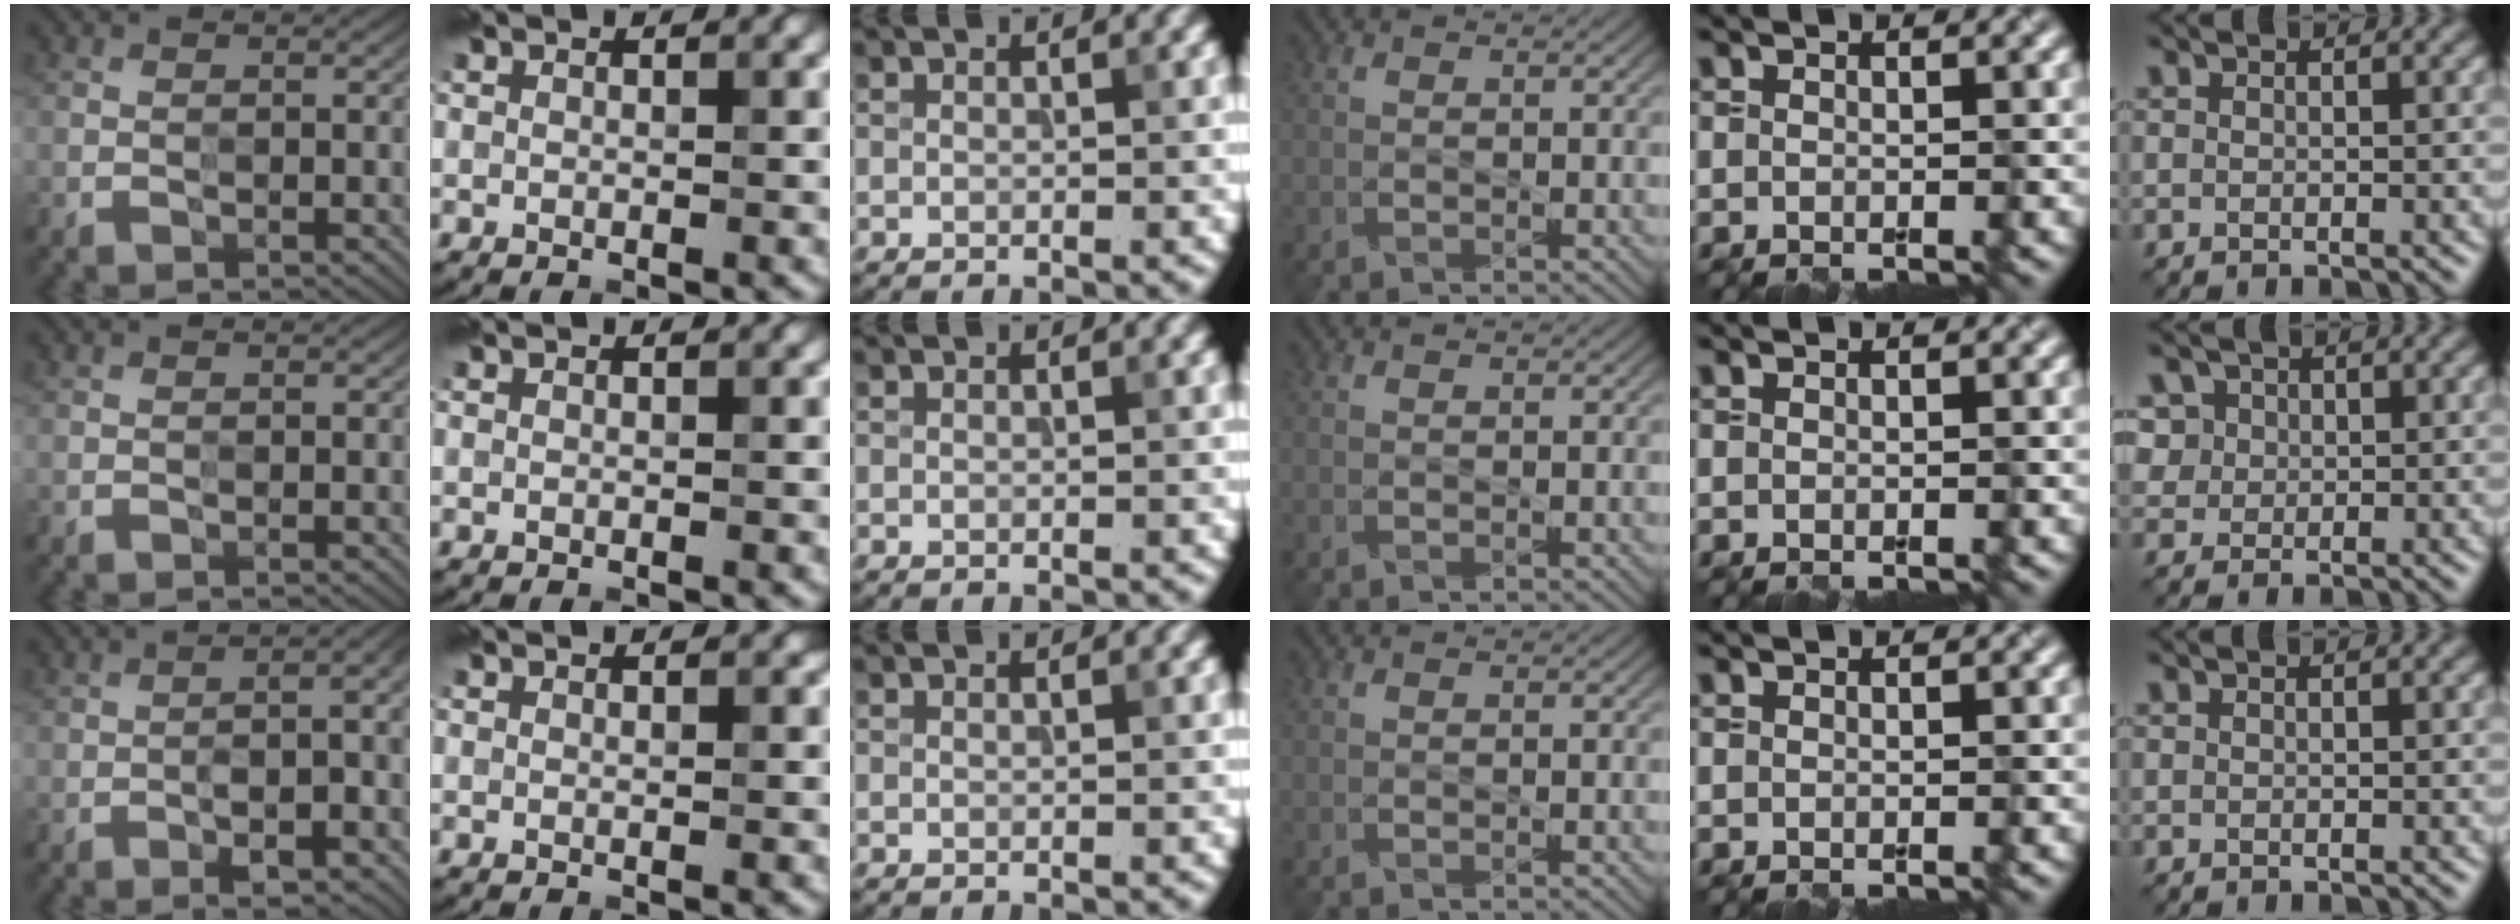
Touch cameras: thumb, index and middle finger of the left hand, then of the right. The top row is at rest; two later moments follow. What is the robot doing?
{"motion": "wipe", "object": "paper plate"}